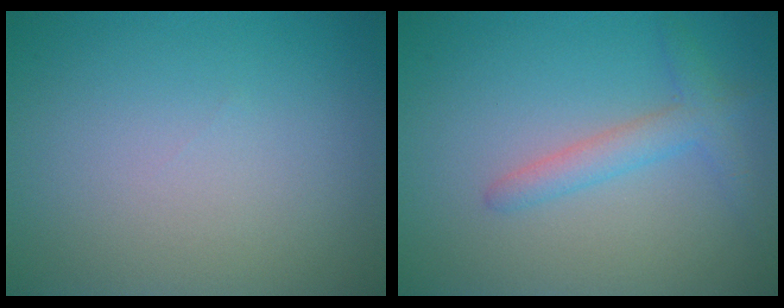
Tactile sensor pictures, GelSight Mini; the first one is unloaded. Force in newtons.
{"total": 2.4, "press": 2.4, "slide": 0.1}